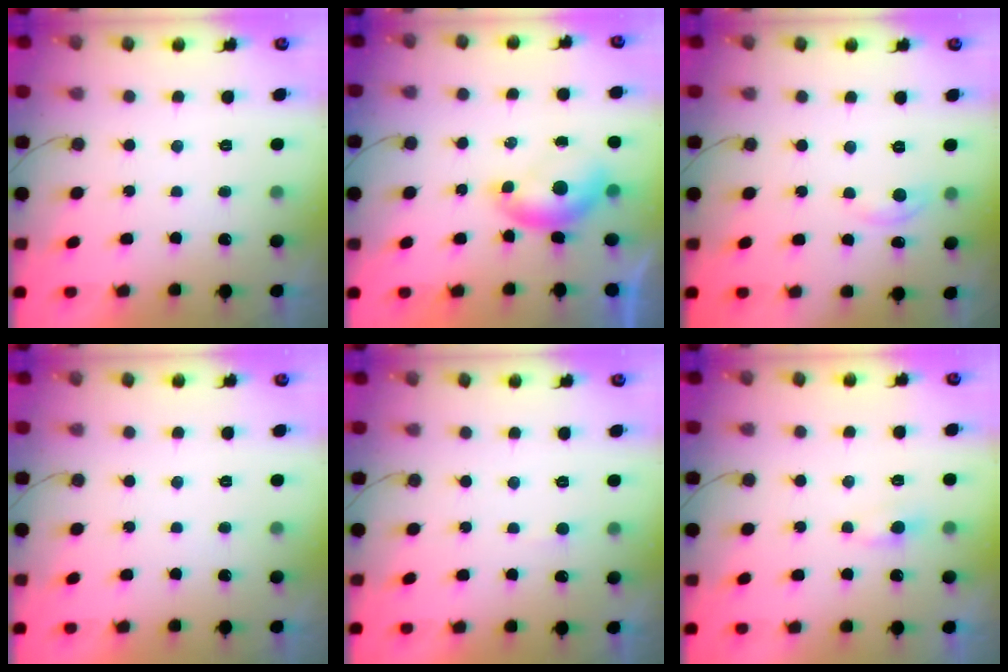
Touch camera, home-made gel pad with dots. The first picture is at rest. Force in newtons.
{"total": 6.3, "press": 6.3, "slide": 0.8}
{"total": 4.5, "press": 4.4, "slide": 0.7}
{"total": 0.0}
{"total": 2.9, "press": 2.9, "slide": 0.3}
{"total": 3.3, "press": 3.3, "slide": 0.4}